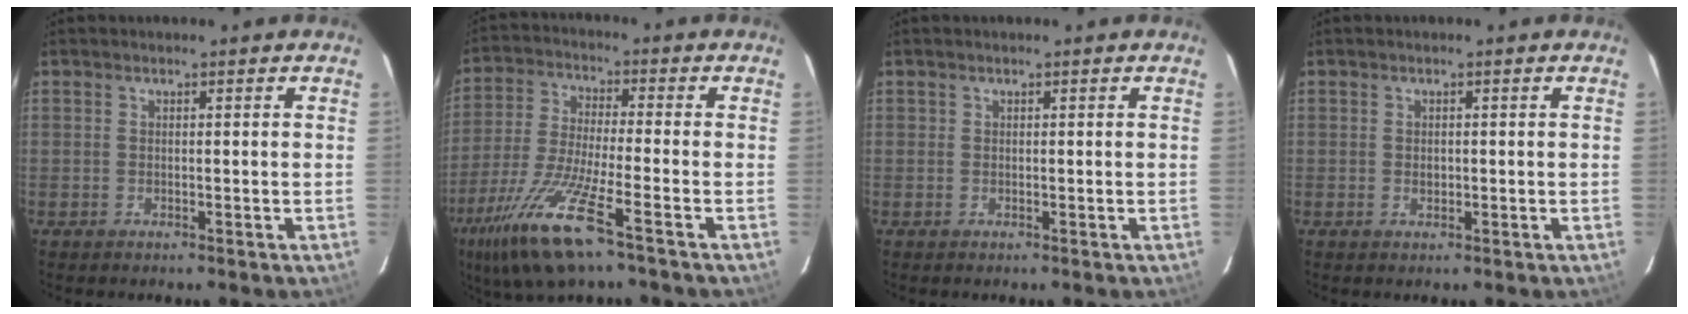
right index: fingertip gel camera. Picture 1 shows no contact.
{"total": 14.5, "force": [-8.5, 2.0, 11.5], "torque": [-0.248, -0.035, -0.167]}
{"total": 0.0}
{"total": 1.0, "force": [-0.1, 0.8, 0.6], "torque": [-0.008, 0.003, 0.000]}